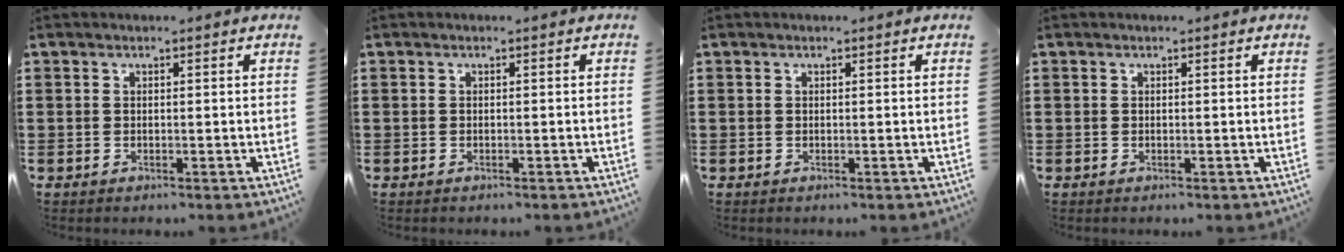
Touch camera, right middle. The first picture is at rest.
{"total": 0.0}
{"total": 0.0}
{"total": 0.0}